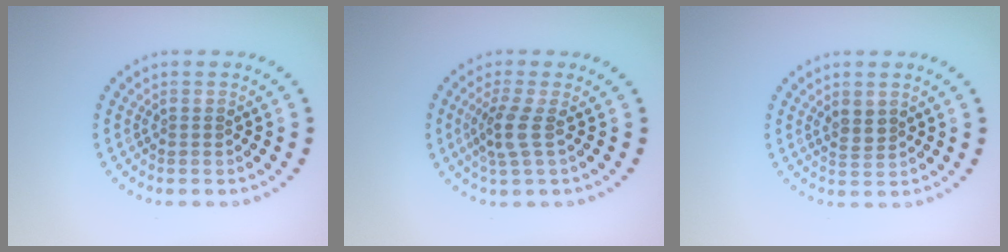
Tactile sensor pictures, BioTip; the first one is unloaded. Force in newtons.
{"total": 2.6, "press": 2.0, "slide": 1.6}
{"total": 1.6, "press": 1.4, "slide": 0.8}